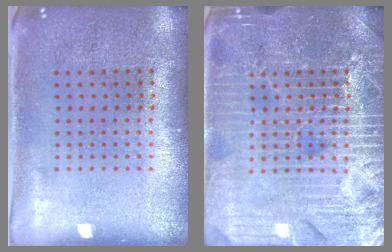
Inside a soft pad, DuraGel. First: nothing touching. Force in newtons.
{"total": 7.2, "press": 7.1, "slide": 1.0}